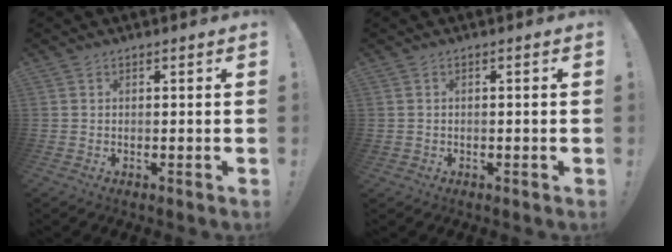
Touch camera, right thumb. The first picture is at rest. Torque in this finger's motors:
{"motor_torque": [0.08, 0.22, -0.28, -0.42, 0.00]}